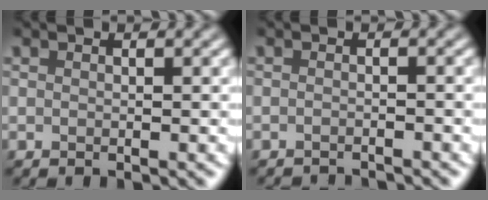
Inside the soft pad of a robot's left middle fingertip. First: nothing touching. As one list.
[{"total": 2.1, "force": [-2.0, 0.1, 0.3], "torque": [0.003, -0.009, -0.030]}]